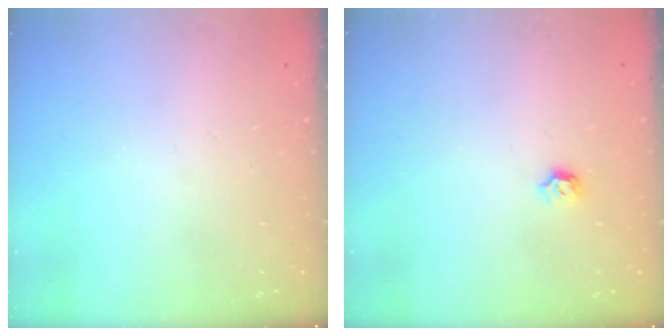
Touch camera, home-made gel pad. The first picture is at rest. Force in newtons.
{"total": 3.8, "press": 3.7, "slide": 0.8}